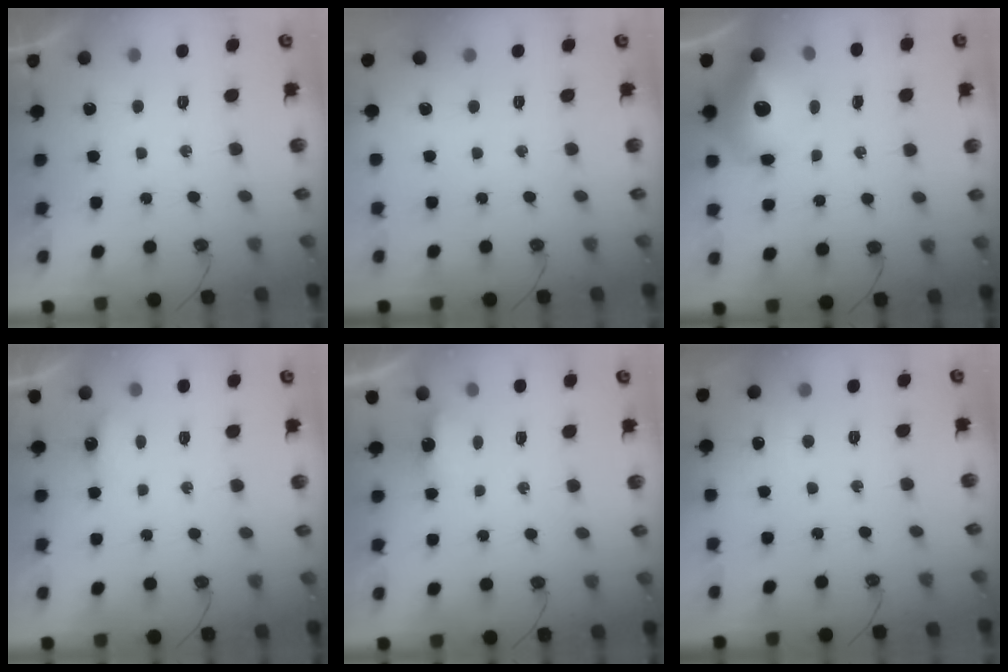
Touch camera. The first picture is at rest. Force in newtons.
{"total": 0.0}
{"total": 16.6, "press": 16.5, "slide": 1.6}
{"total": 3.6, "press": 3.5, "slide": 0.7}
{"total": 3.2, "press": 3.2, "slide": 0.5}
{"total": 3.9, "press": 3.9, "slide": 0.2}